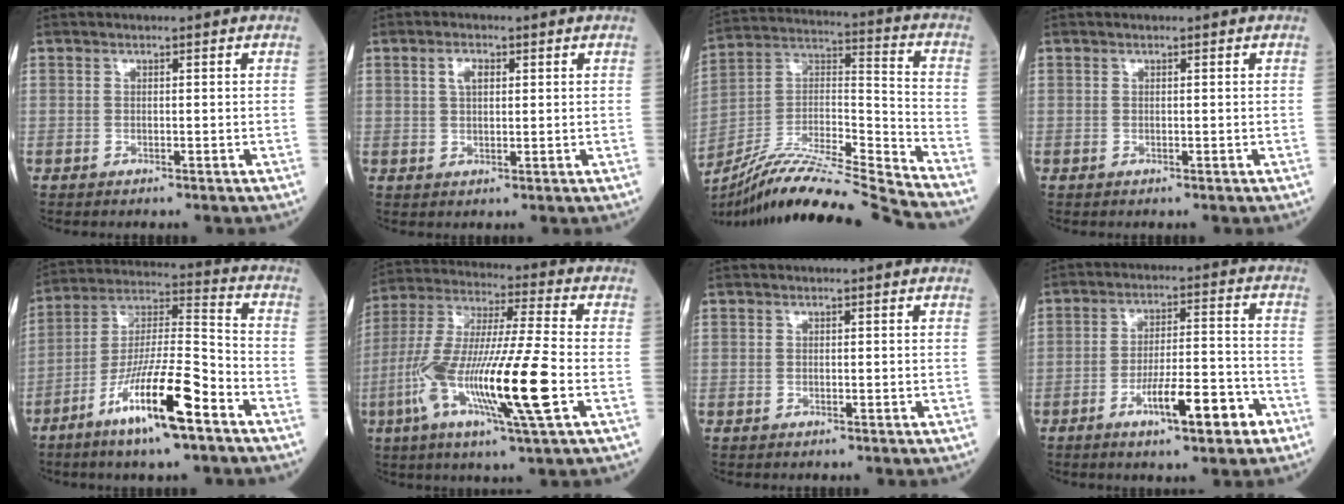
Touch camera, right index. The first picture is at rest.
{"total": 2.7, "force": [1.1, 1.3, 2.2], "torque": [-0.046, 0.003, 0.022]}
{"total": 21.6, "force": [-19.8, -1.6, 8.7], "torque": [-0.186, 0.000, -0.343]}
{"total": 0.0}
{"total": 15.3, "force": [-8.2, 1.6, 12.8], "torque": [-0.244, -0.013, -0.150]}
{"total": 18.6, "force": [-5.4, 0.5, 17.8], "torque": [-0.359, -0.018, -0.103]}
{"total": 0.0}
{"total": 10.2, "force": [-5.3, 1.8, 8.6], "torque": [-0.140, 0.008, -0.079]}